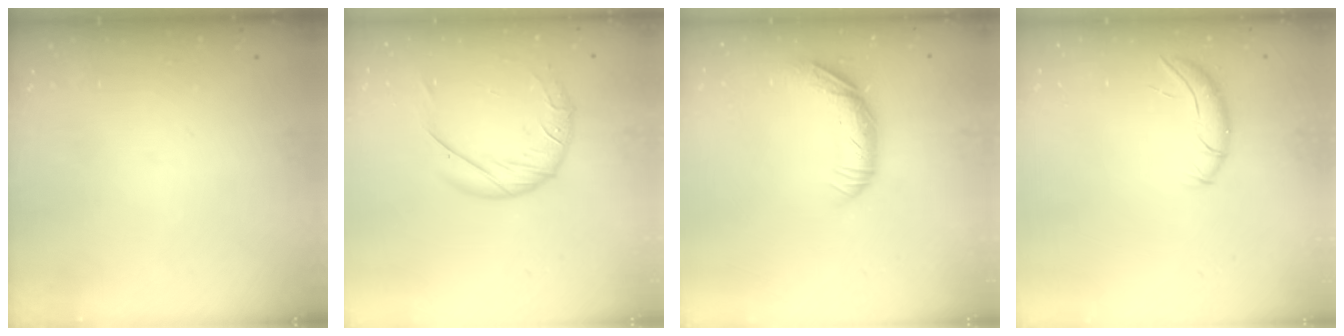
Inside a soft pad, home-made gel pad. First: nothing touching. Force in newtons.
{"total": 11.1, "press": 11.0, "slide": 1.3}
{"total": 11.2, "press": 11.1, "slide": 0.9}
{"total": 7.3, "press": 7.3, "slide": 0.2}